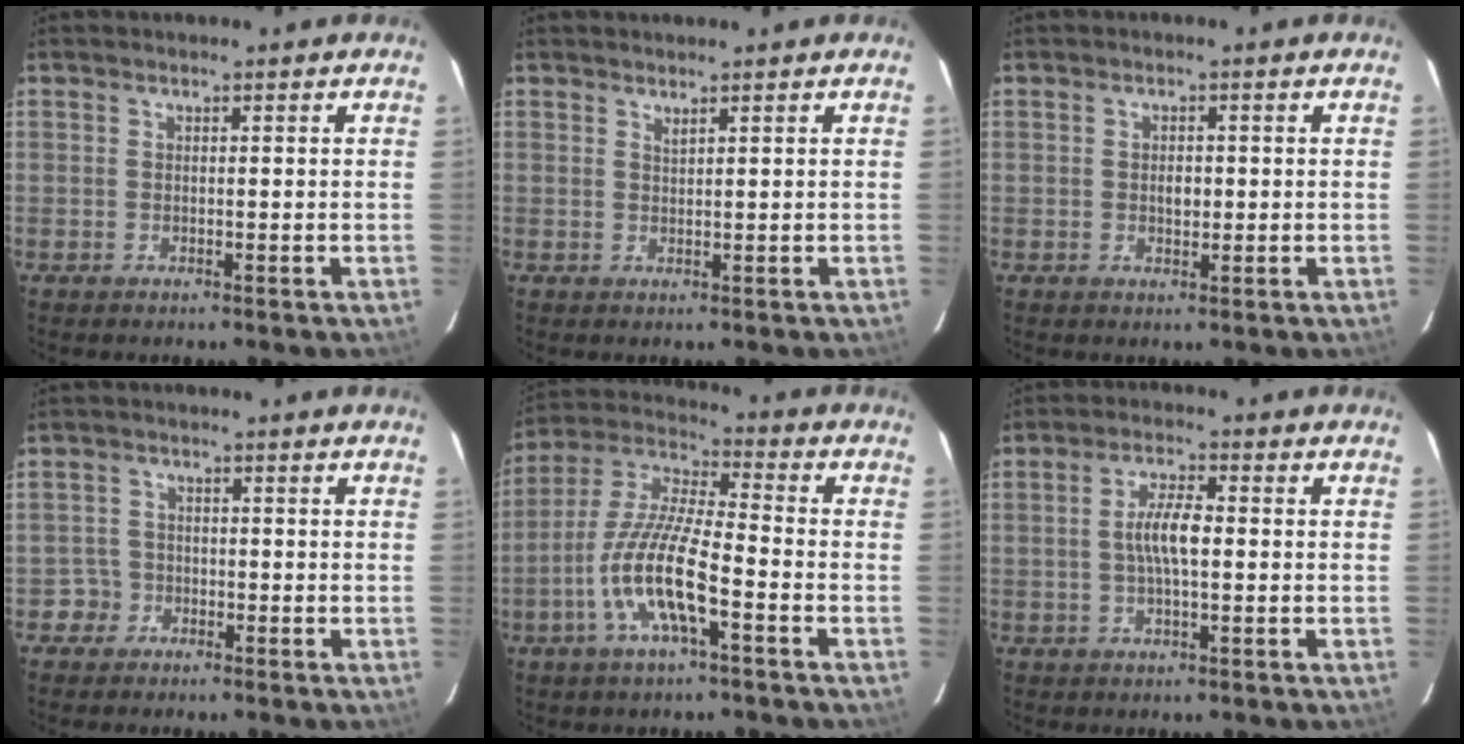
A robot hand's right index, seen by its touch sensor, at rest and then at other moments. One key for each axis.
{"total": 0.8, "fx": 0.7, "fy": -0.1, "fz": 0.3, "tx": -0.005, "ty": -0.002, "tz": 0.013}
{"total": 2.1, "fx": -0.1, "fy": 1.3, "fz": 1.6, "tx": -0.028, "ty": 0.004, "tz": -0.001}
{"total": 3.0, "fx": -1.5, "fy": 2.6, "fz": -0.6, "tx": 0.014, "ty": 0.021, "tz": -0.024}
{"total": 13.6, "fx": -5.5, "fy": 2.8, "fz": 12.1, "tx": -0.250, "ty": -0.004, "tz": -0.110}
{"total": 5.5, "fx": -0.1, "fy": 1.4, "fz": 5.4, "tx": -0.103, "ty": 0.008, "tz": -0.001}